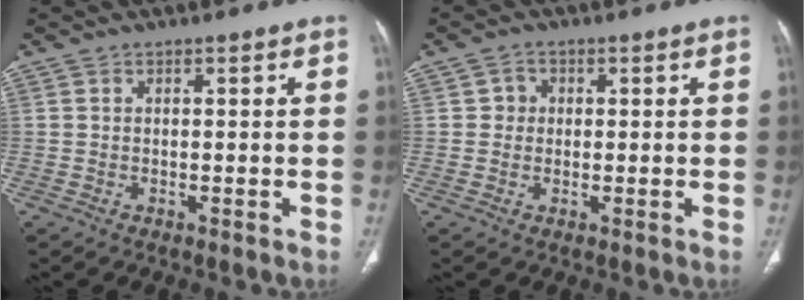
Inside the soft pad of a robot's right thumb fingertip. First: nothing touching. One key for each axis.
{"total": 2.4, "fx": 0.3, "fy": 2.2, "fz": 0.7, "tx": 0.005, "ty": 0.005, "tz": 0.001}